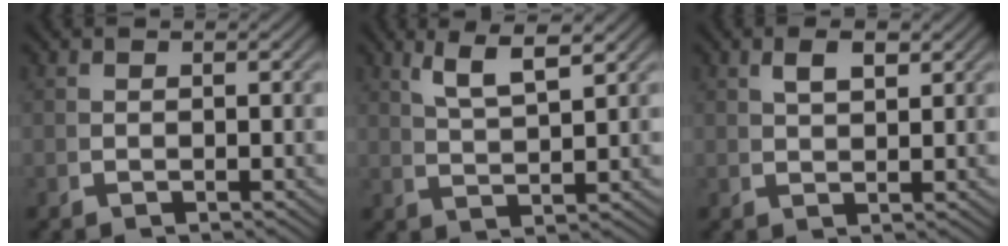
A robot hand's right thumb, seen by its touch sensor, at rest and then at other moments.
{"total": 4.7, "force": [3.5, 0.6, 3.1], "torque": [-0.047, 0.013, 0.068]}
{"total": 2.0, "force": [1.4, 0.3, 1.3], "torque": [-0.014, 0.007, 0.031]}